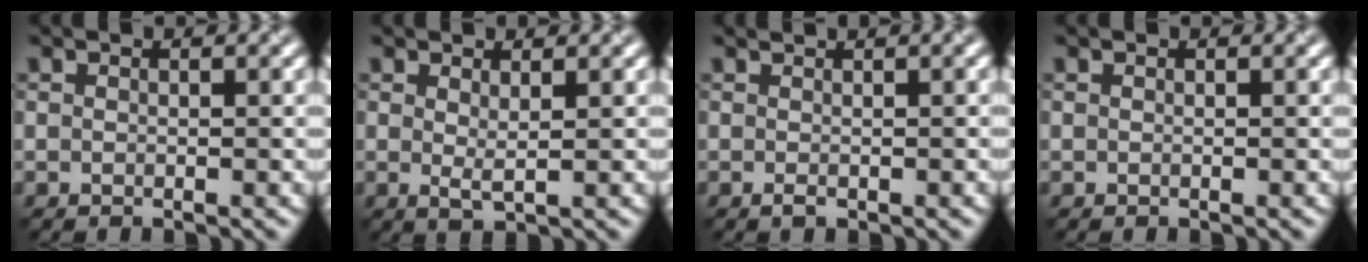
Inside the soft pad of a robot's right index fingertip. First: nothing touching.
{"total": 1.3, "force": [0.6, 0.3, 1.1], "torque": [-0.021, -0.007, 0.011]}
{"total": 1.6, "force": [0.3, 0.4, 1.6], "torque": [-0.020, 0.005, 0.004]}
{"total": 0.0}